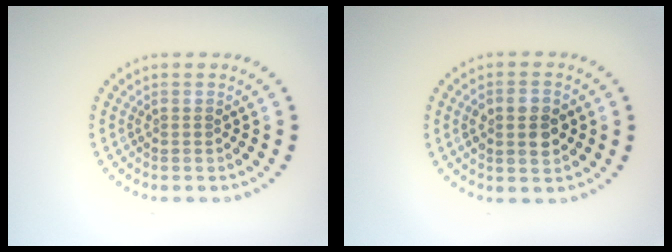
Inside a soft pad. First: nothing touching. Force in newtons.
{"total": 3.4, "press": 3.4, "slide": 0.3}